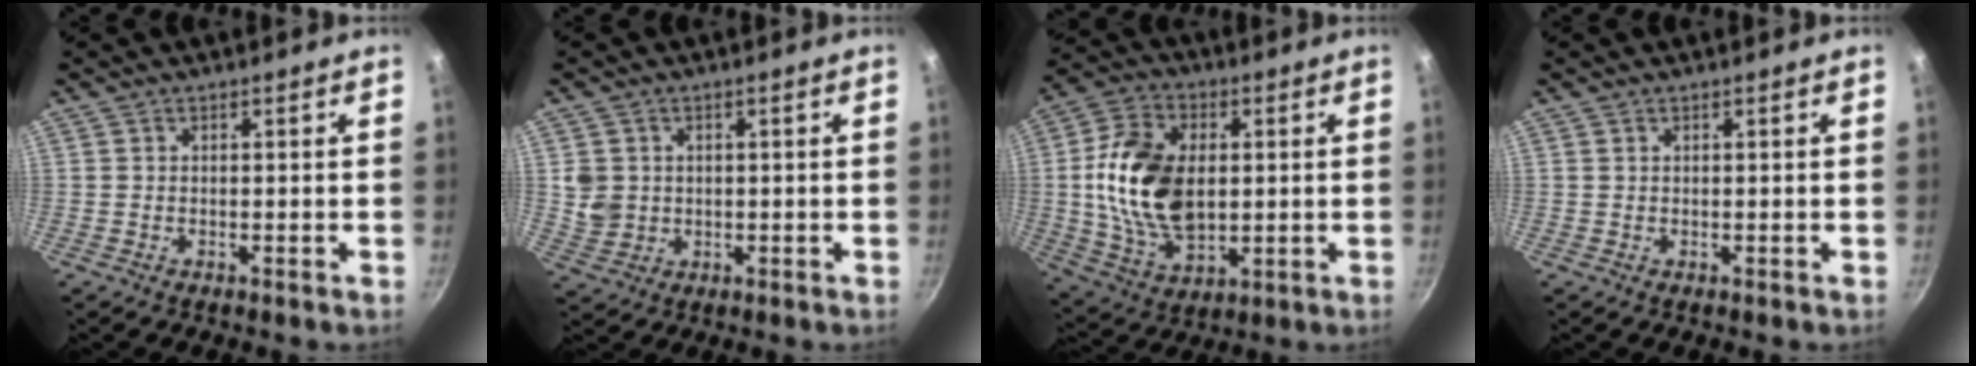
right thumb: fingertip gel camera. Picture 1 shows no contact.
{"total": 5.3, "force": [0.5, 4.8, 2.3], "torque": [-0.028, 0.000, 0.017]}
{"total": 18.4, "force": [1.2, 11.9, 14.0], "torque": [-0.242, -0.001, 0.024]}
{"total": 0.0}